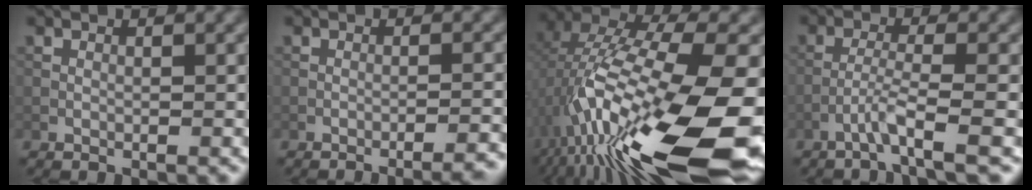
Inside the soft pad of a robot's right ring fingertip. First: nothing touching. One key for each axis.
{"total": 4.2, "fx": -3.7, "fy": 0.7, "fz": 1.9, "tx": -0.020, "ty": 0.013, "tz": -0.051}
{"total": 19.2, "fx": -5.6, "fy": 6.0, "fz": 17.3, "tx": -0.313, "ty": 0.002, "tz": -0.096}
{"total": 3.0, "fx": -1.8, "fy": 0.0, "fz": 2.5, "tx": -0.042, "ty": 0.011, "tz": -0.045}